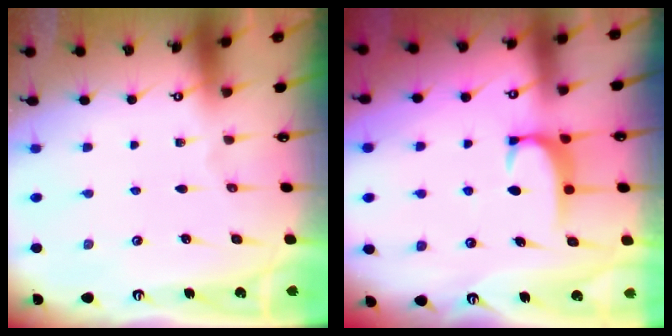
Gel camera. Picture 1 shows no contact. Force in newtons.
{"total": 1.7, "press": 1.6, "slide": 0.5}